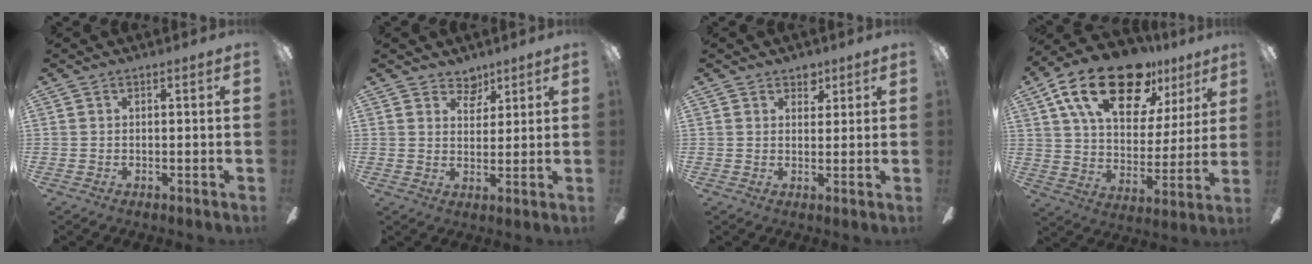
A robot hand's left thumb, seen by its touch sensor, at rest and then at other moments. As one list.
[{"total": 4.9, "force": [4.0, 2.8, 0.8], "torque": [-0.007, -0.020, 0.070]}, {"total": 3.7, "force": [2.6, 2.5, 1.0], "torque": [-0.004, -0.007, 0.044]}, {"total": 23.2, "force": [14.3, 11.2, 14.5], "torque": [-0.241, -0.067, 0.247]}]